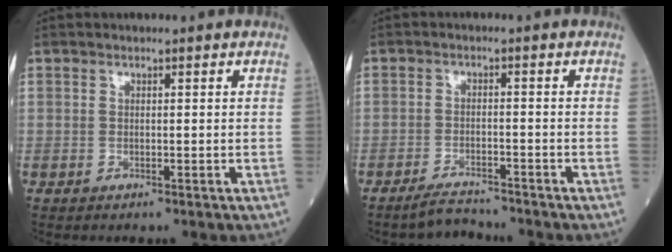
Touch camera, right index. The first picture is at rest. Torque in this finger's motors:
{"motor_torque": [-0.32, -0.20, 0.07, 0.00]}